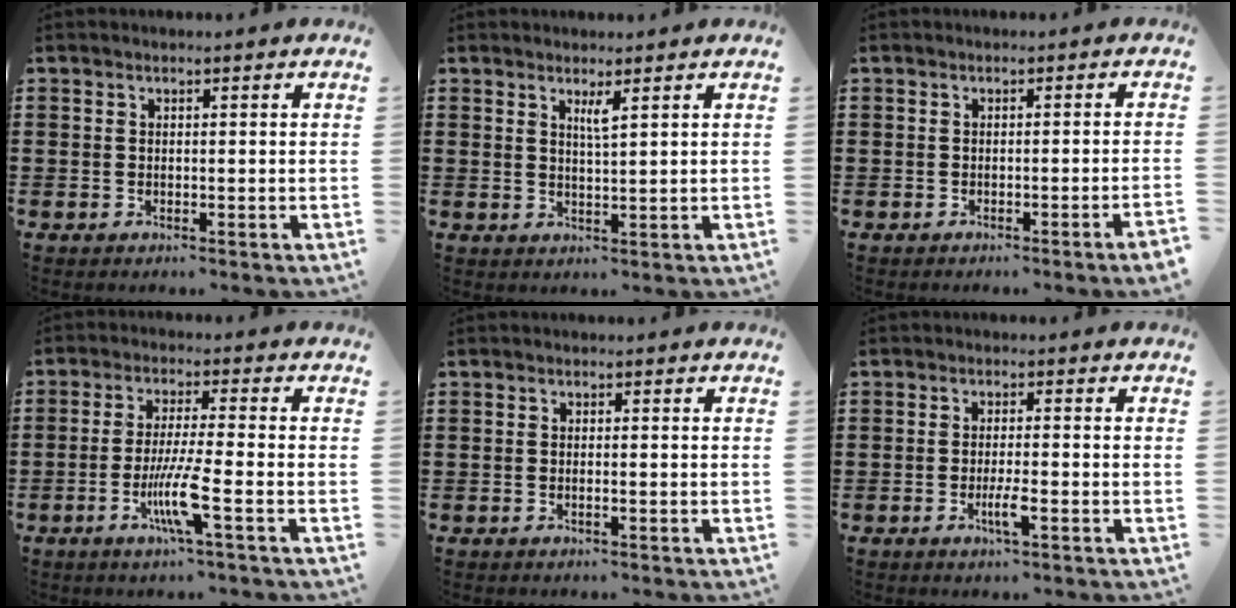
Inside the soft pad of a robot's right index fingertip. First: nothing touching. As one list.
[{"total": 2.0, "force": [1.3, 0.0, 1.5], "torque": [-0.025, -0.005, 0.019]}, {"total": 1.2, "force": [-0.9, -0.3, 0.7], "torque": [-0.013, -0.003, -0.017]}, {"total": 7.5, "force": [-2.8, 0.1, 6.9], "torque": [-0.142, -0.019, -0.056]}, {"total": 0.6, "force": [-0.2, 0.0, 0.5], "torque": [-0.009, -0.003, -0.004]}, {"total": 3.3, "force": [-1.4, 0.3, 3.0], "torque": [-0.058, -0.006, -0.026]}]